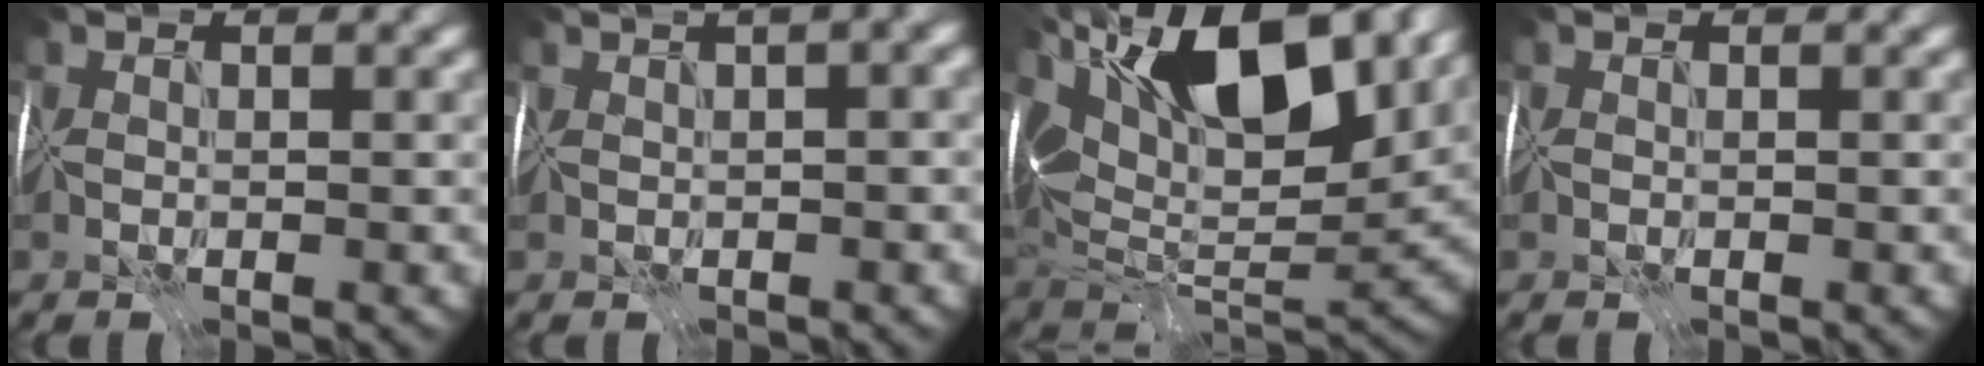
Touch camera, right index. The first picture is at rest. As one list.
[{"total": 8.7, "force": [3.7, 3.5, 7.0], "torque": [-0.073, 0.052, 0.041]}, {"total": 16.2, "force": [7.6, 7.4, 12.3], "torque": [-0.217, 0.027, 0.128]}, {"total": 0.0}]